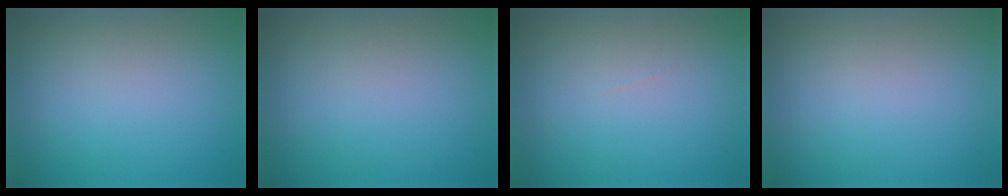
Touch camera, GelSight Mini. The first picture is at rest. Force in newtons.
{"total": 0.0}
{"total": 0.0}
{"total": 0.0}